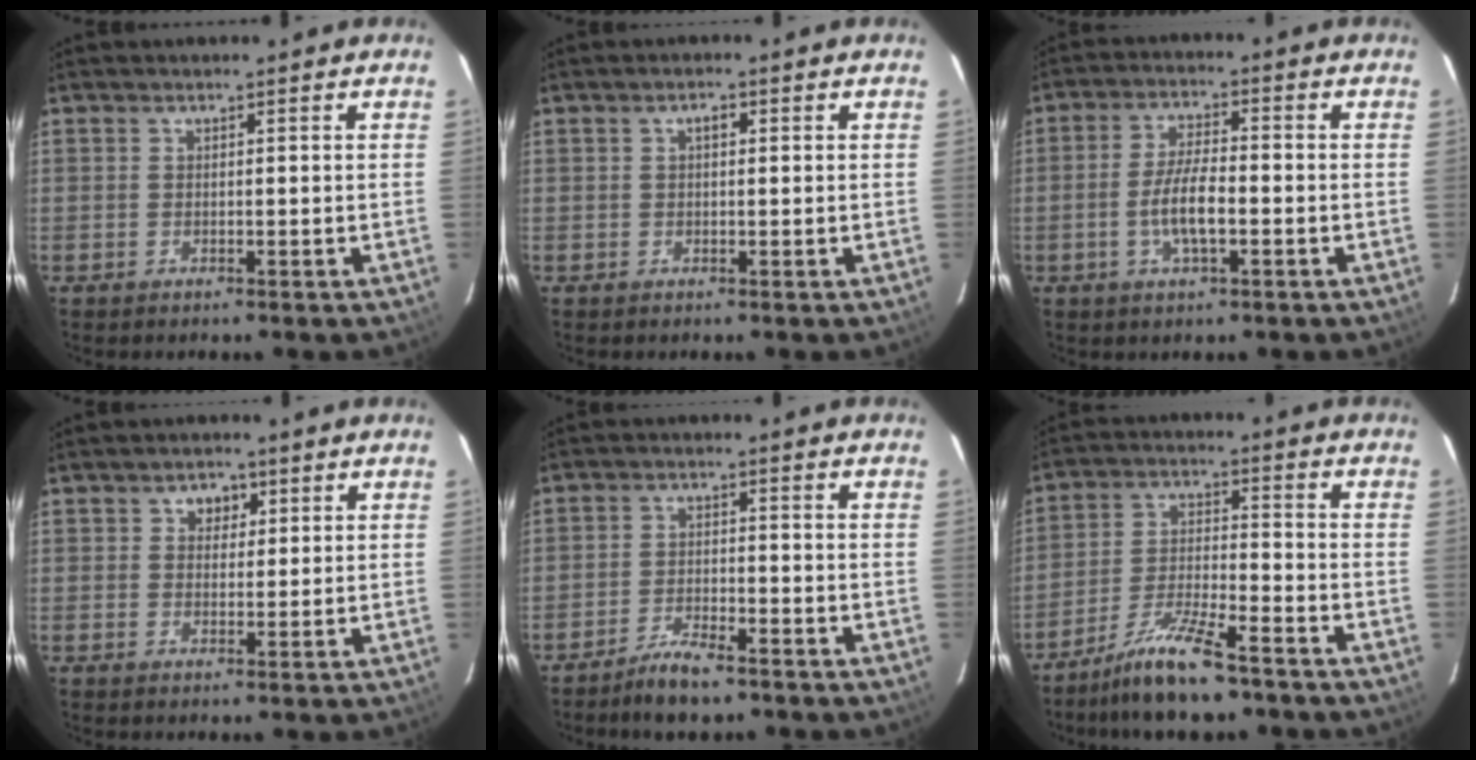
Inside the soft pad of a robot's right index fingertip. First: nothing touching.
{"total": 1.3, "force": [0.3, 0.8, 1.0], "torque": [-0.016, 0.008, 0.003]}
{"total": 6.9, "force": [-2.1, 2.0, 6.3], "torque": [-0.124, 0.000, -0.039]}
{"total": 3.0, "force": [1.1, 2.6, 1.0], "torque": [-0.007, 0.009, 0.018]}
{"total": 6.3, "force": [-5.0, 1.6, 3.5], "torque": [-0.091, -0.002, -0.092]}
{"total": 11.1, "force": [-8.7, 1.7, 6.6], "torque": [-0.141, -0.006, -0.161]}